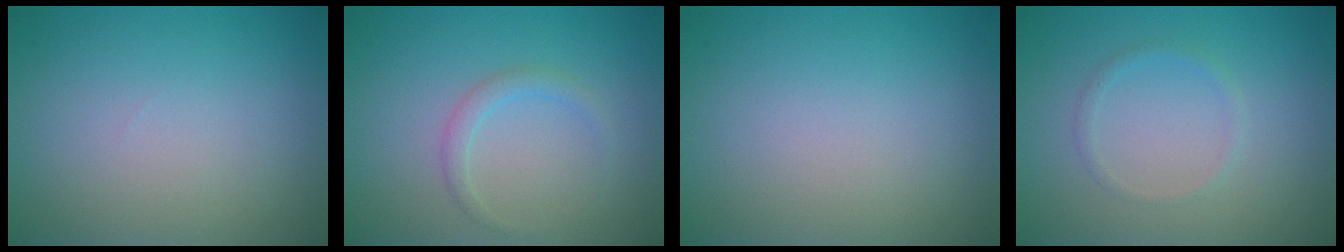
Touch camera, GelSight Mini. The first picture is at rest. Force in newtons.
{"total": 1.4, "press": 1.4, "slide": 0.0}
{"total": 0.0}
{"total": 0.9, "press": 0.9, "slide": 0.1}